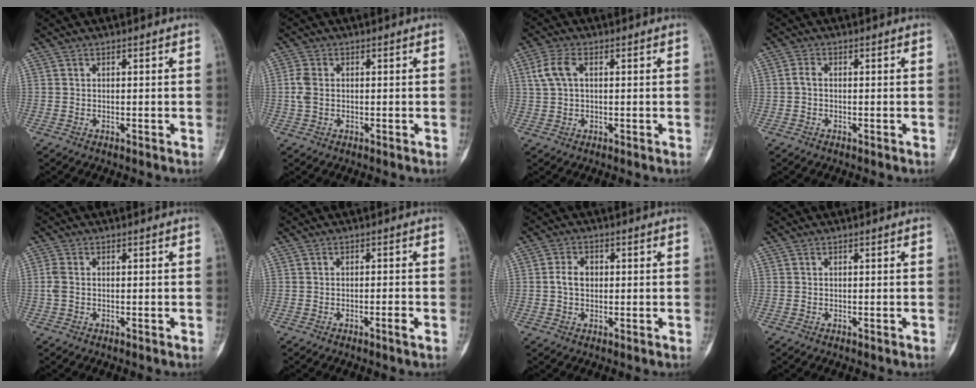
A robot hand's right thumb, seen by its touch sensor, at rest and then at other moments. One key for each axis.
{"total": 2.9, "fx": 0.0, "fy": 1.9, "fz": 2.2, "tx": -0.063, "ty": 0.003, "tz": -0.004}
{"total": 4.7, "fx": 1.1, "fy": 2.6, "fz": 3.8, "tx": -0.091, "ty": 0.012, "tz": 0.022}
{"total": 1.5, "fx": -0.2, "fy": 0.9, "fz": 1.2, "tx": -0.022, "ty": 0.002, "tz": -0.009}
{"total": 2.0, "fx": -0.1, "fy": 1.2, "fz": 1.6, "tx": -0.049, "ty": 0.000, "tz": -0.006}
{"total": 1.7, "fx": -0.8, "fy": 0.1, "fz": 1.5, "tx": -0.029, "ty": 0.002, "tz": -0.016}
{"total": 3.6, "fx": 0.1, "fy": 2.6, "fz": 2.4, "tx": -0.043, "ty": 0.010, "tz": -0.002}
{"total": 0.0}